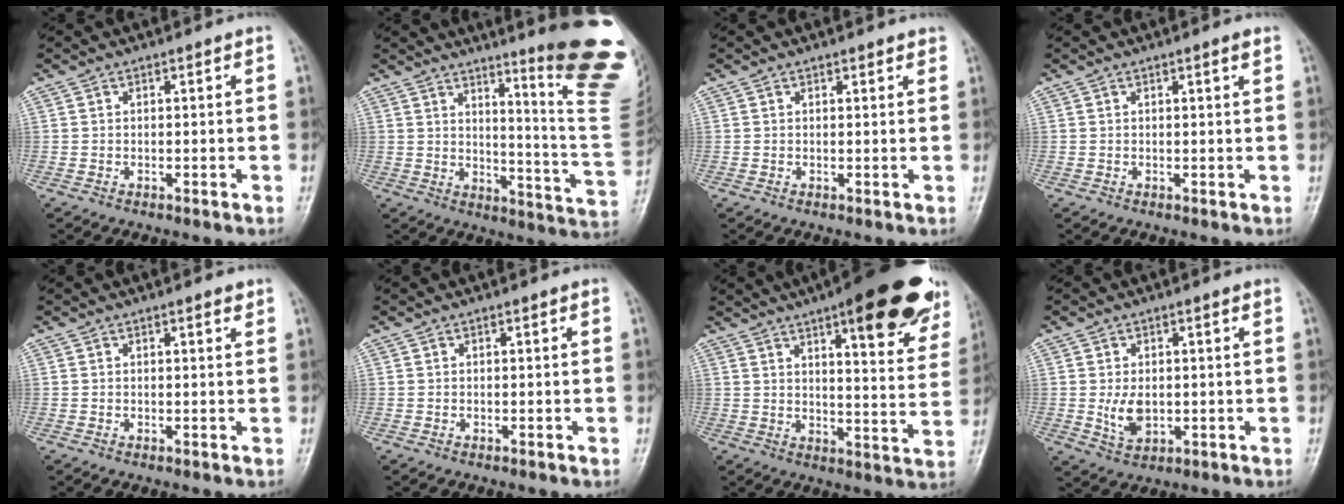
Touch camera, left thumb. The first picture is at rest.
{"total": 22.3, "force": [13.2, 2.3, 17.8], "torque": [-0.190, -0.101, 0.170]}
{"total": 1.3, "force": [1.1, 0.5, 0.5], "torque": [-0.002, -0.003, 0.011]}
{"total": 1.1, "force": [0.6, 0.0, 0.9], "torque": [-0.013, -0.003, 0.009]}
{"total": 1.2, "force": [0.8, 0.3, 0.8], "torque": [-0.011, -0.004, 0.010]}
{"total": 0.0}
{"total": 23.5, "force": [14.4, 6.5, 17.4], "torque": [-0.193, -0.051, 0.182]}
{"total": 4.8, "force": [0.0, 3.1, 3.7], "torque": [-0.056, -0.010, 0.009]}